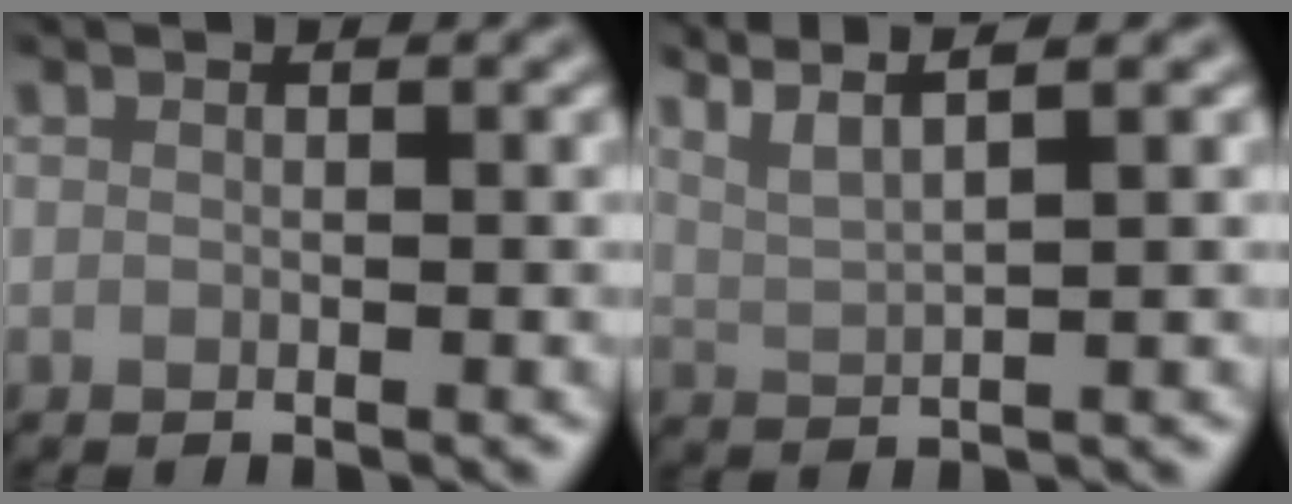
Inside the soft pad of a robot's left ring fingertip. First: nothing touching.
{"total": 6.1, "force": [4.5, 1.1, 4.0], "torque": [-0.072, 0.029, 0.054]}